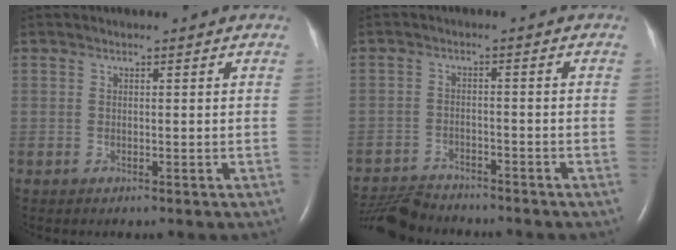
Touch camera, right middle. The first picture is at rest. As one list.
[{"total": 8.5, "force": [-8.3, 1.4, 1.6], "torque": [-0.033, -0.009, -0.141]}]